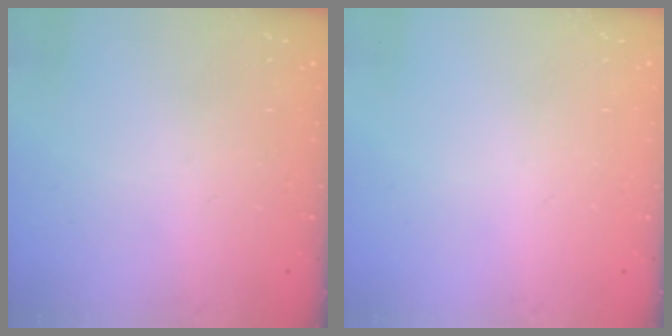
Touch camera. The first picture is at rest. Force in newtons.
{"total": 0.0}